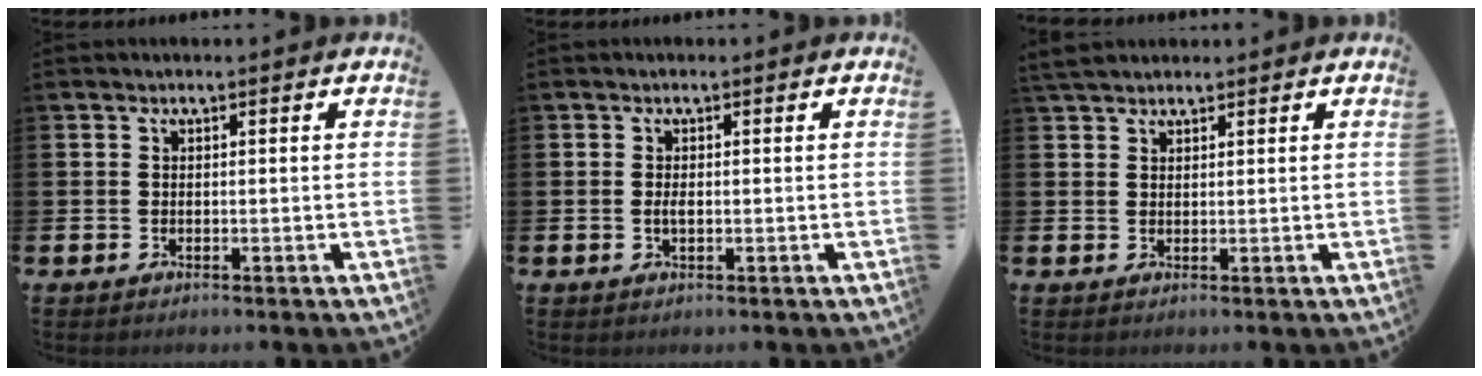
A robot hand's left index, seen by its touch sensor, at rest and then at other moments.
{"total": 1.1, "force": [-0.1, 0.5, 1.0], "torque": [-0.020, 0.003, -0.003]}
{"total": 2.7, "force": [2.4, 0.9, 0.8], "torque": [-0.012, -0.003, 0.045]}